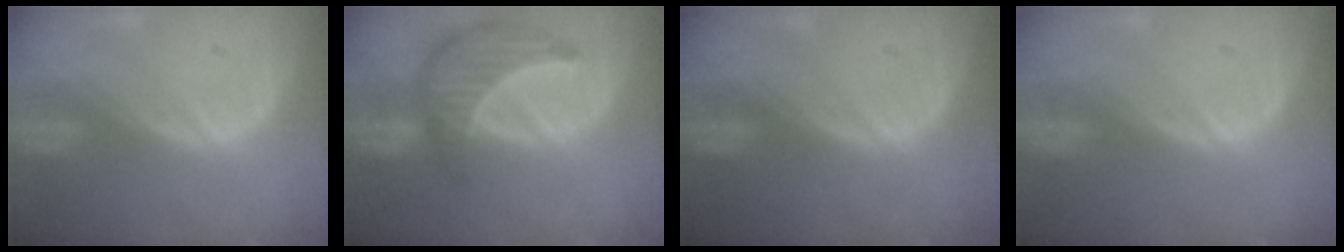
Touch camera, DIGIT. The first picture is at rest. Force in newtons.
{"total": 8.7, "press": 7.9, "slide": 3.7}
{"total": 0.0}
{"total": 0.0}